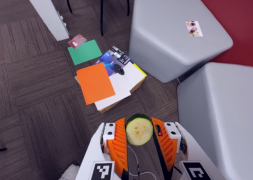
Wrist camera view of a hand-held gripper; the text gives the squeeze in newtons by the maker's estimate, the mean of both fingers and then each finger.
{"total": 9.1, "left": 9.6, "right": 8.6}